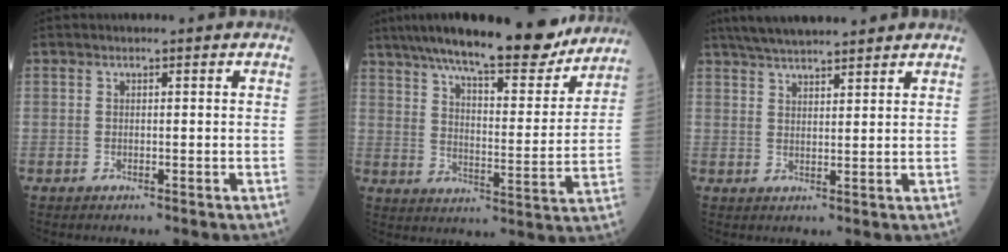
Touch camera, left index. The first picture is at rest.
{"total": 22.6, "force": [19.1, 4.3, 11.2], "torque": [-0.177, 0.006, 0.267]}
{"total": 9.4, "force": [8.2, 1.3, 4.3], "torque": [-0.069, 0.031, 0.130]}